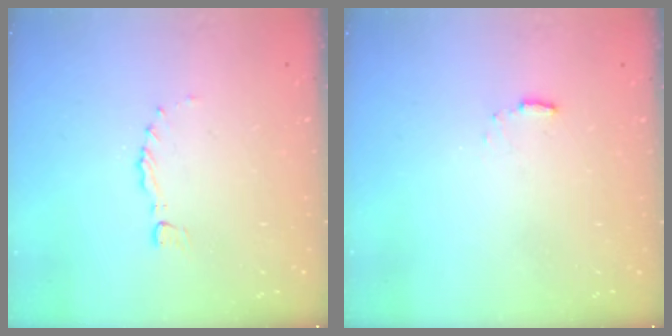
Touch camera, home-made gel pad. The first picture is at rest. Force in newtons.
{"total": 2.9, "press": 2.9, "slide": 0.5}